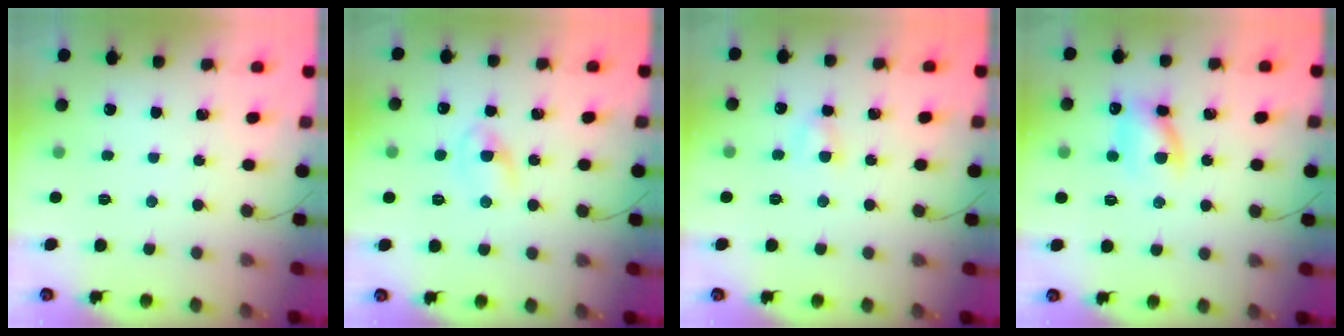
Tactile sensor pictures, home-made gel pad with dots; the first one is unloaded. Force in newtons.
{"total": 2.7, "press": 2.4, "slide": 1.4}
{"total": 3.9, "press": 3.8, "slide": 0.9}
{"total": 8.3, "press": 8.1, "slide": 1.9}